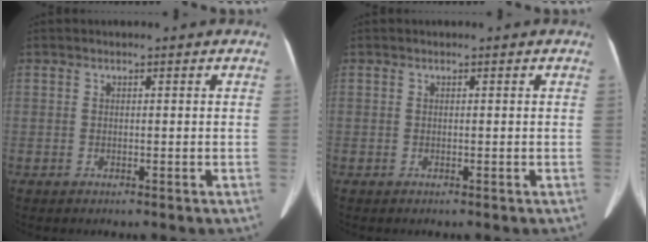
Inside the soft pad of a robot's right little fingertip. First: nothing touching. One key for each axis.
{"total": 0.0}